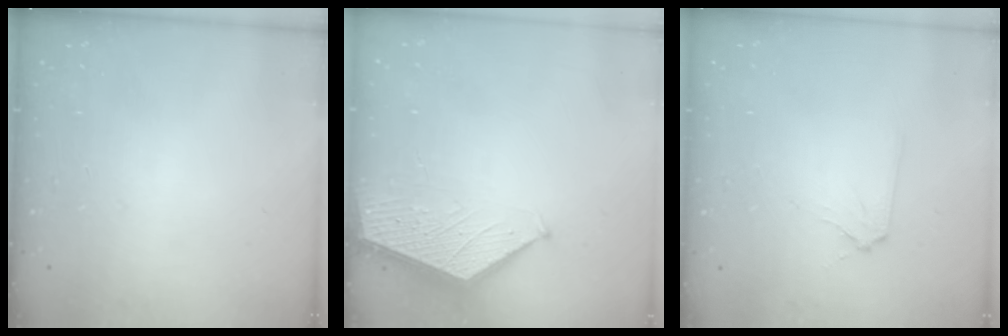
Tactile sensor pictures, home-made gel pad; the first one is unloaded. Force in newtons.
{"total": 3.3, "press": 3.3, "slide": 0.4}
{"total": 4.0, "press": 4.0, "slide": 0.6}